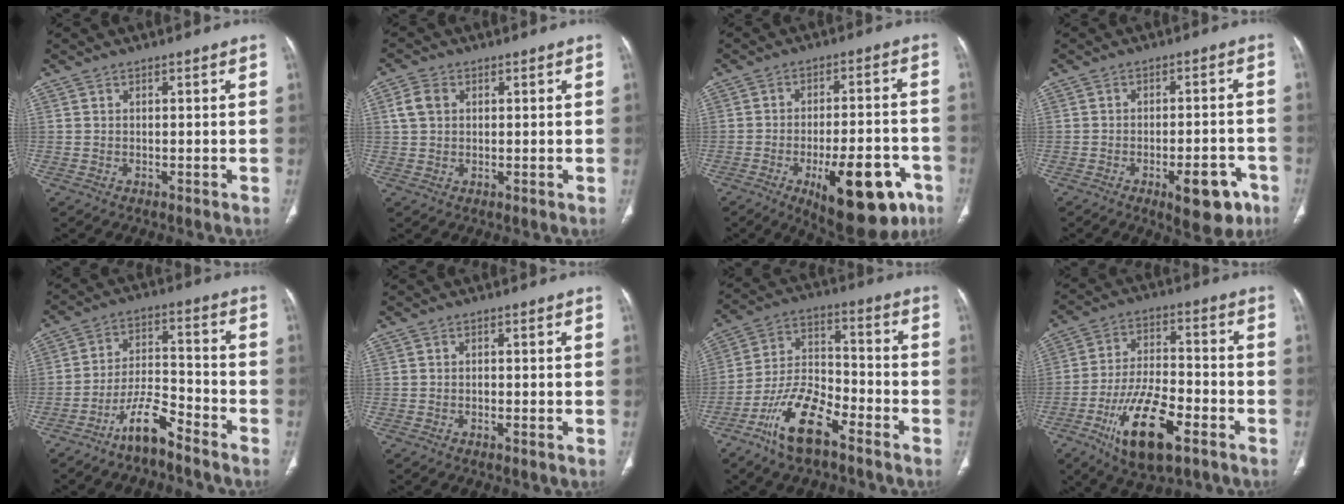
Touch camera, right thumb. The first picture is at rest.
{"total": 3.9, "force": [1.0, 3.0, 2.3], "torque": [-0.047, 0.007, 0.020]}
{"total": 18.8, "force": [-8.7, 7.4, 15.0], "torque": [-0.163, 0.036, -0.108]}
{"total": 9.4, "force": [-4.9, 3.7, 7.2], "torque": [-0.076, 0.023, -0.059]}
{"total": 8.4, "force": [-6.5, 2.2, 4.8], "torque": [-0.084, 0.062, -0.125]}
{"total": 0.8, "force": [-0.3, 0.3, 0.6], "torque": [-0.015, 0.002, -0.005]}
{"total": 13.3, "force": [-8.3, 5.3, 9.0], "torque": [-0.168, 0.057, -0.162]}
{"total": 15.9, "force": [-7.8, 6.4, 12.3], "torque": [-0.211, 0.029, -0.132]}